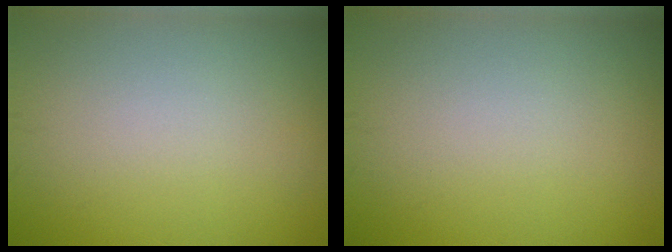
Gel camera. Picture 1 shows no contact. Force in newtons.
{"total": 0.0}